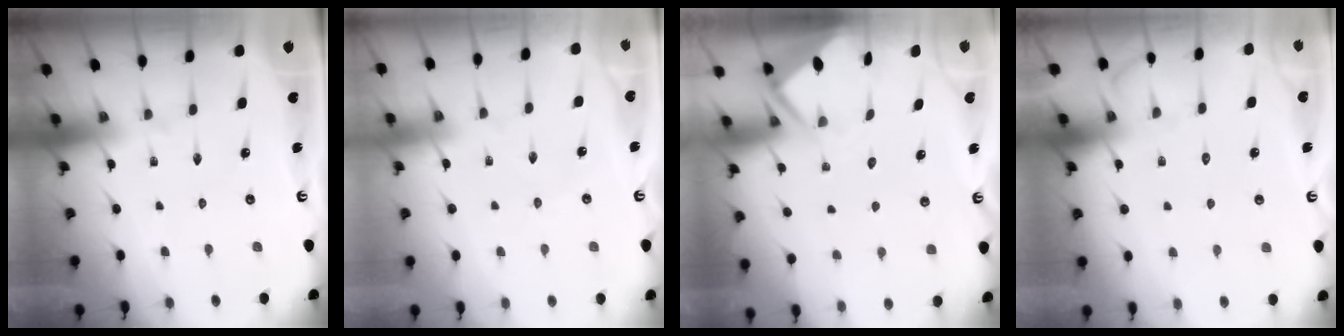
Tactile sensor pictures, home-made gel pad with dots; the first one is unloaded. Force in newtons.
{"total": 1.3, "press": 1.3, "slide": 0.2}
{"total": 3.5, "press": 3.5, "slide": 0.3}
{"total": 5.3, "press": 5.3, "slide": 0.7}